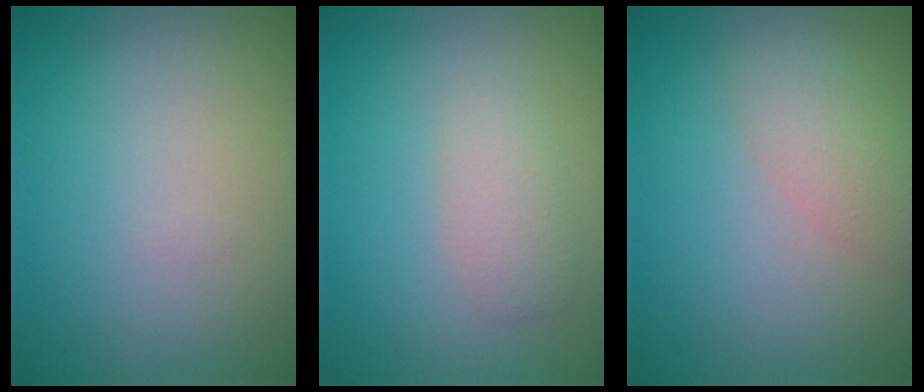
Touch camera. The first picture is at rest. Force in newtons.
{"total": 2.1, "press": 2.1, "slide": 0.1}
{"total": 3.2, "press": 3.2, "slide": 0.1}